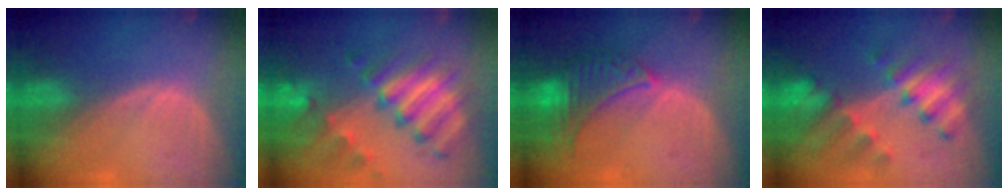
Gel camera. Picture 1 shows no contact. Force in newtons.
{"total": 11.3, "press": 9.7, "slide": 5.7}
{"total": 7.9, "press": 7.4, "slide": 2.8}
{"total": 8.4, "press": 8.2, "slide": 2.1}